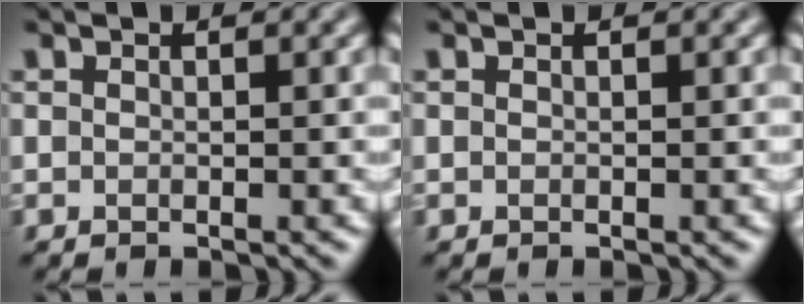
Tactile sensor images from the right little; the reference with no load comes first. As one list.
[{"total": 0.0}]